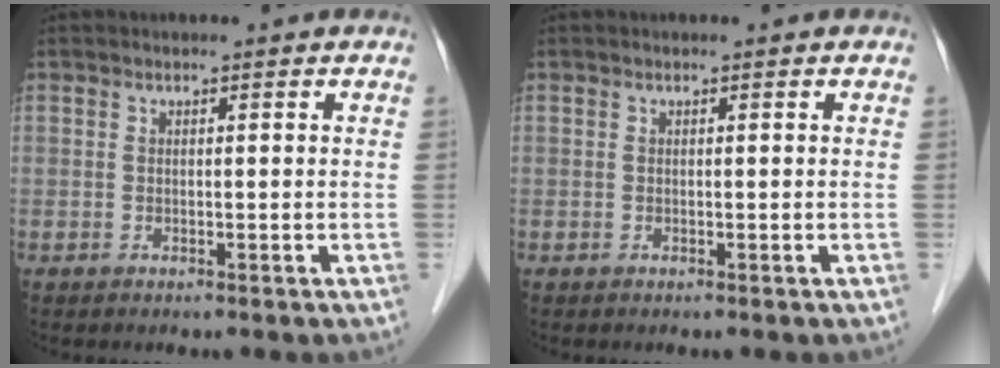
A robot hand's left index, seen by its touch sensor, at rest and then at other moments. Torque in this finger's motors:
{"motor_torque": [-0.01, -0.01, 0.01, 0.00]}